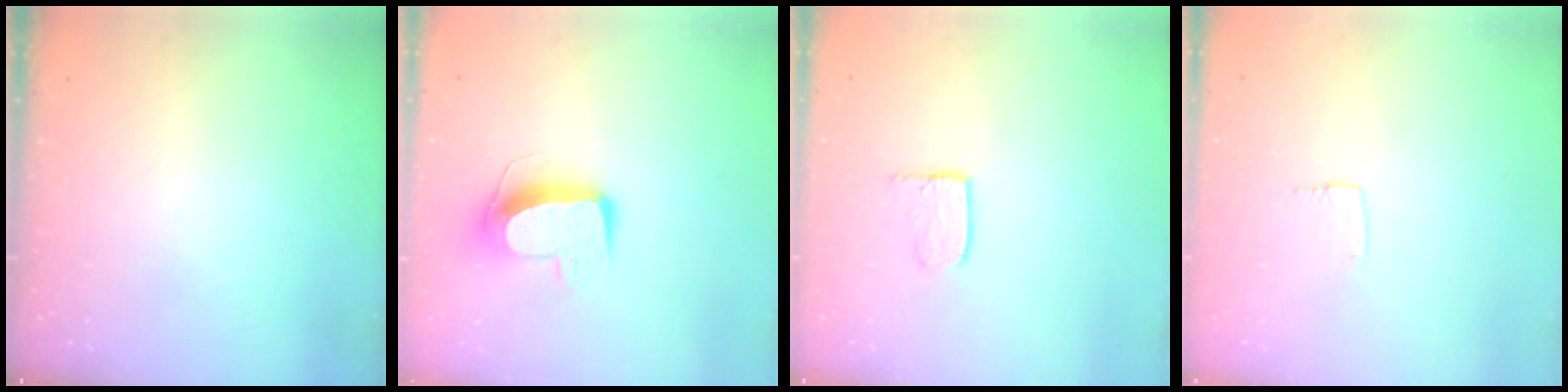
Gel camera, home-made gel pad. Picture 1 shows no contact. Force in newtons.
{"total": 12.1, "press": 12.1, "slide": 1.0}
{"total": 3.9, "press": 3.9, "slide": 0.4}
{"total": 3.7, "press": 3.7, "slide": 0.1}